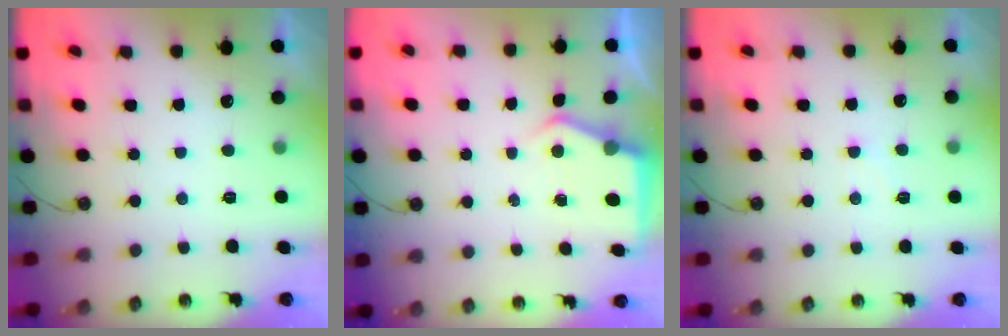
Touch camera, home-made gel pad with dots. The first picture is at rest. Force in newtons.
{"total": 4.6, "press": 4.6, "slide": 0.6}
{"total": 4.1, "press": 4.0, "slide": 0.6}